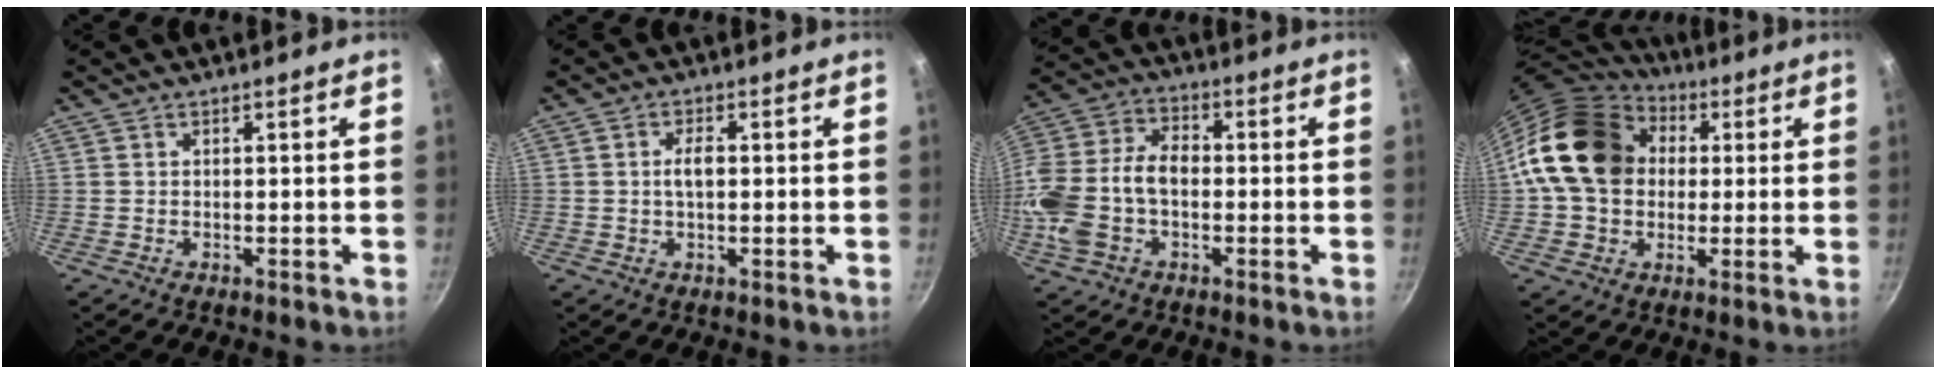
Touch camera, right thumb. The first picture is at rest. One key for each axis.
{"total": 3.1, "fx": 0.2, "fy": 1.6, "fz": 2.7, "tx": -0.042, "ty": 0.010, "tz": 0.001}
{"total": 16.0, "fx": -2.3, "fy": 10.5, "fz": 11.8, "tx": -0.237, "ty": 0.036, "tz": -0.052}
{"total": 18.9, "fx": 3.2, "fy": 14.8, "fz": 11.3, "tx": -0.179, "ty": 0.028, "tz": 0.046}